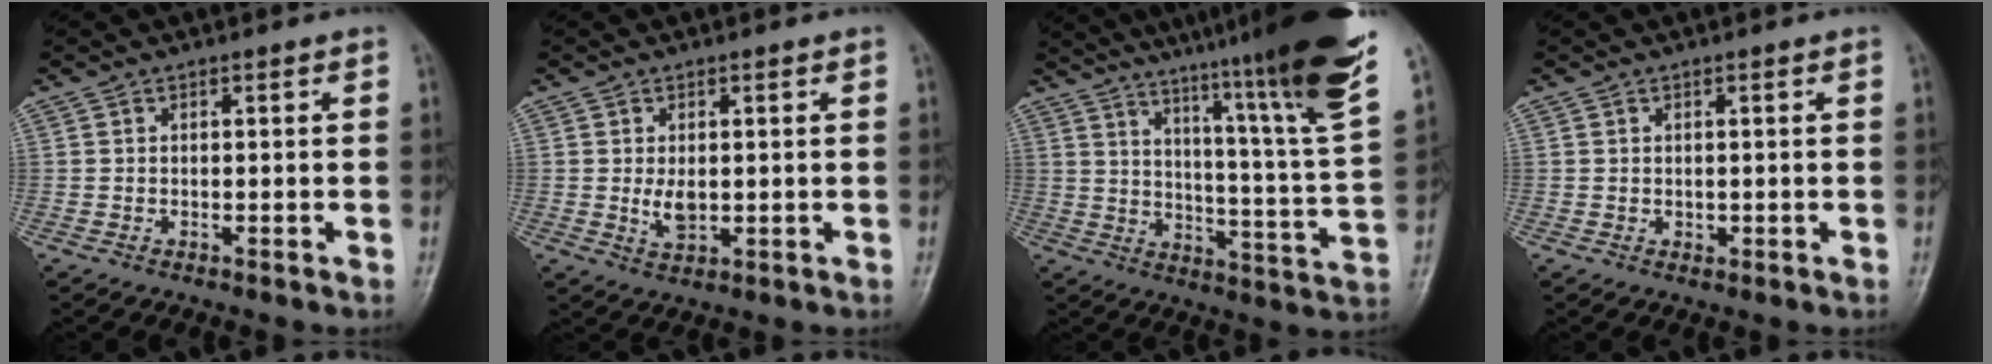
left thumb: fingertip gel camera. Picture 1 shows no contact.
{"total": 3.5, "force": [0.2, 2.1, 2.8], "torque": [-0.043, -0.009, 0.012]}
{"total": 26.4, "force": [19.3, 0.4, 18.0], "torque": [-0.251, -0.114, 0.272]}
{"total": 0.8, "force": [0.2, 0.7, 0.4], "torque": [-0.004, -0.001, 0.005]}